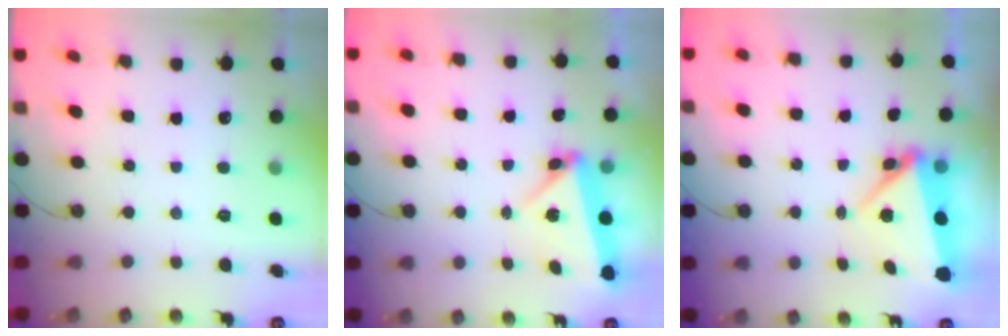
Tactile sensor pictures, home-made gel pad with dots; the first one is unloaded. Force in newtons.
{"total": 5.9, "press": 5.2, "slide": 2.6}
{"total": 8.8, "press": 6.2, "slide": 6.3}